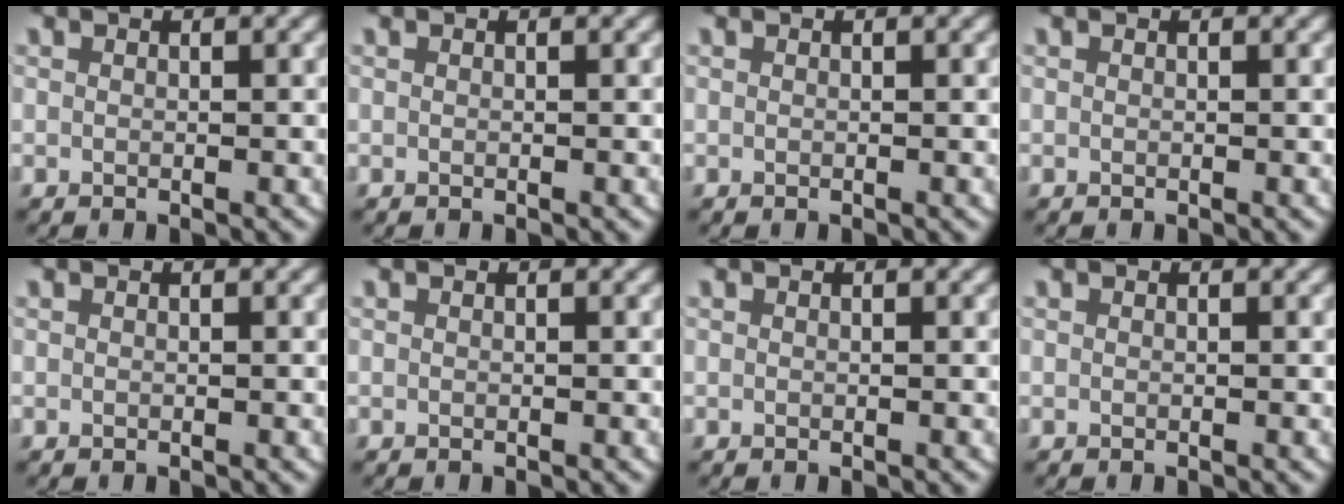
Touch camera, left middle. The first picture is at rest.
{"total": 0.0}
{"total": 0.0}
{"total": 0.0}
{"total": 0.0}
{"total": 0.0}
{"total": 0.0}
{"total": 0.0}